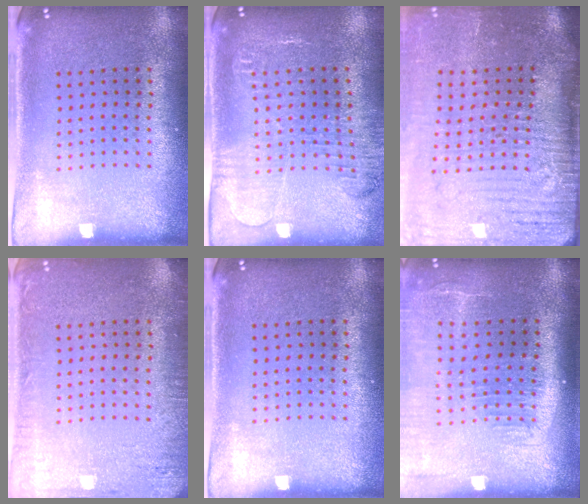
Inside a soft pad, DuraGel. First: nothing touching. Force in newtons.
{"total": 1.8, "press": 1.8, "slide": 0.4}
{"total": 5.1, "press": 4.3, "slide": 2.8}
{"total": 2.5, "press": 2.5, "slide": 0.3}
{"total": 0.0}
{"total": 2.1, "press": 1.7, "slide": 1.1}